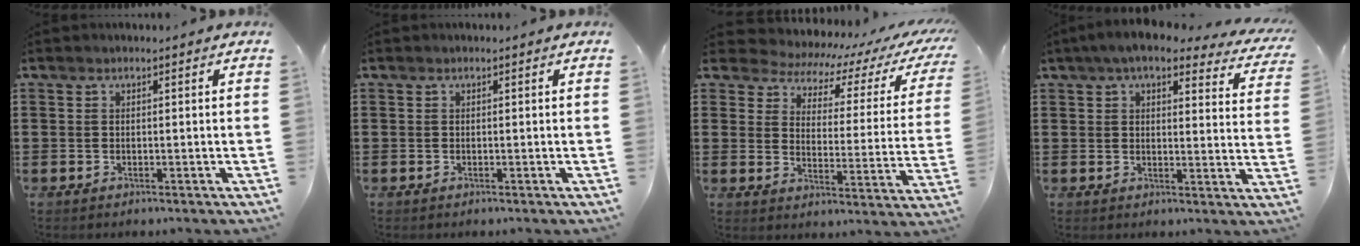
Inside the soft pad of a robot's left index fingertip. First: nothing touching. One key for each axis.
{"total": 0.0}
{"total": 3.6, "fx": 2.8, "fy": 1.6, "fz": 1.5, "tx": -0.051, "ty": -0.024, "tz": 0.040}
{"total": 6.5, "fx": 5.3, "fy": 1.1, "fz": 3.6, "tx": -0.079, "ty": -0.016, "tz": 0.094}